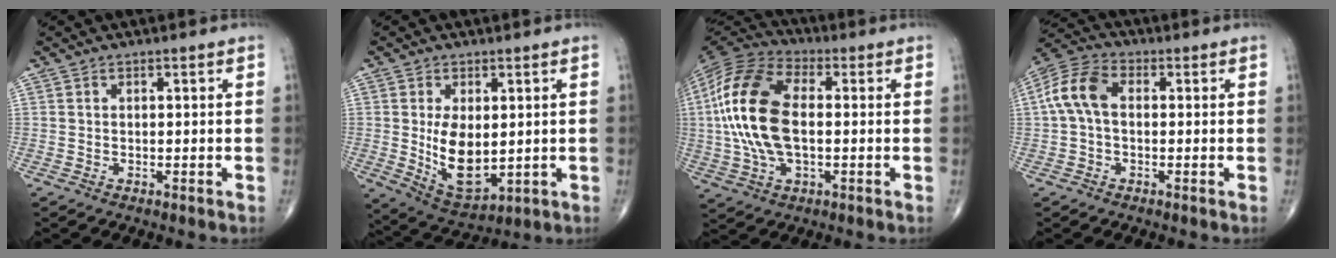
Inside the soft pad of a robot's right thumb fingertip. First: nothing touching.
{"total": 10.5, "force": [0.3, 5.9, 8.6], "torque": [-0.132, -0.020, 0.025]}
{"total": 18.9, "force": [0.5, 10.1, 16.0], "torque": [-0.343, 0.015, 0.003]}
{"total": 8.6, "force": [0.5, 5.4, 6.6], "torque": [-0.140, 0.027, 0.000]}